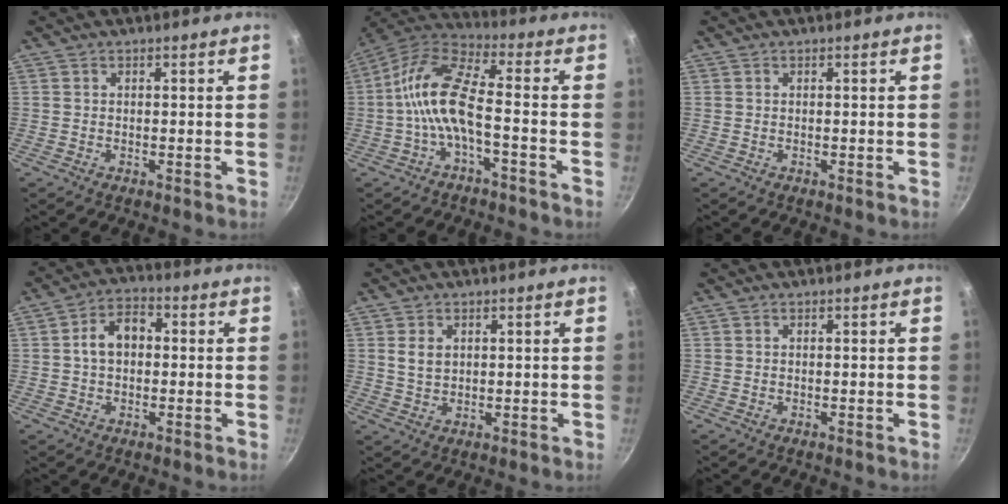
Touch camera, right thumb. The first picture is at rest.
{"total": 11.8, "force": [-3.1, 4.3, 10.5], "torque": [-0.223, 0.046, -0.072]}
{"total": 0.0}
{"total": 7.2, "force": [0.4, 5.0, 5.2], "torque": [-0.066, 0.025, -0.003]}
{"total": 3.3, "force": [1.1, 2.2, 2.2], "torque": [-0.035, -0.005, 0.023]}
{"total": 0.0}